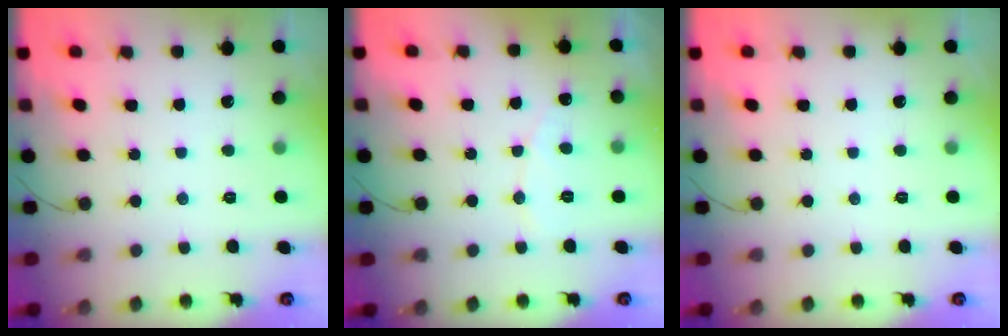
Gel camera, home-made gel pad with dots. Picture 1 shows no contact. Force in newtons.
{"total": 4.4, "press": 4.3, "slide": 0.4}
{"total": 0.0}